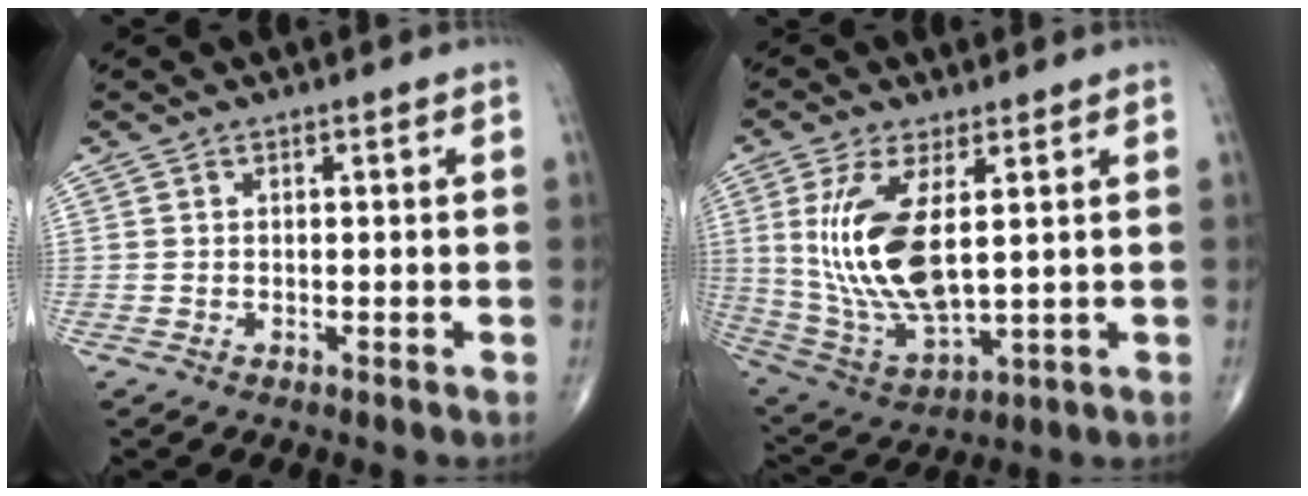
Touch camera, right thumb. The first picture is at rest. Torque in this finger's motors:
{"motor_torque": [-0.59, 1.36, 1.10, 0.87, 0.58]}